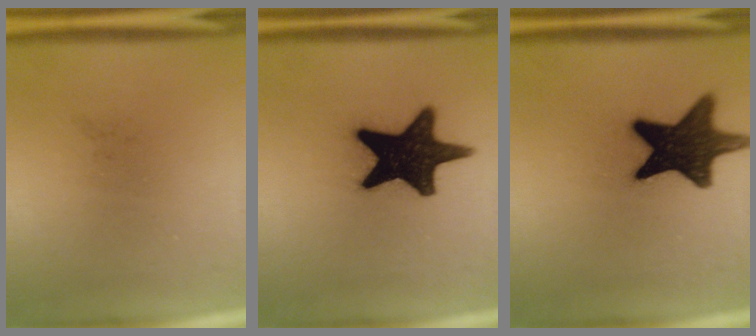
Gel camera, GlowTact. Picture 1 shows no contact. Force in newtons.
{"total": 18.2}
{"total": 16.0}